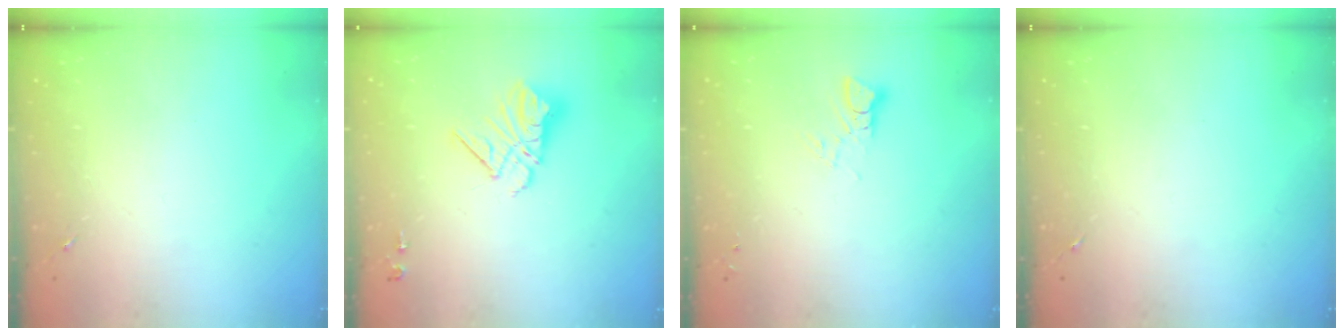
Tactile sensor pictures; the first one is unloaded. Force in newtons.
{"total": 12.7, "press": 12.6, "slide": 1.1}
{"total": 3.2, "press": 3.2, "slide": 0.0}
{"total": 0.0}